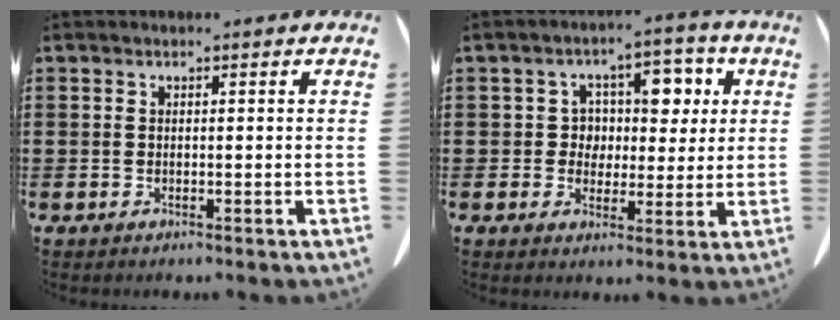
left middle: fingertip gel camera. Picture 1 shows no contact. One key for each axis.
{"total": 5.7, "fx": 1.8, "fy": 4.6, "fz": 2.9, "tx": -0.064, "ty": 0.005, "tz": 0.025}